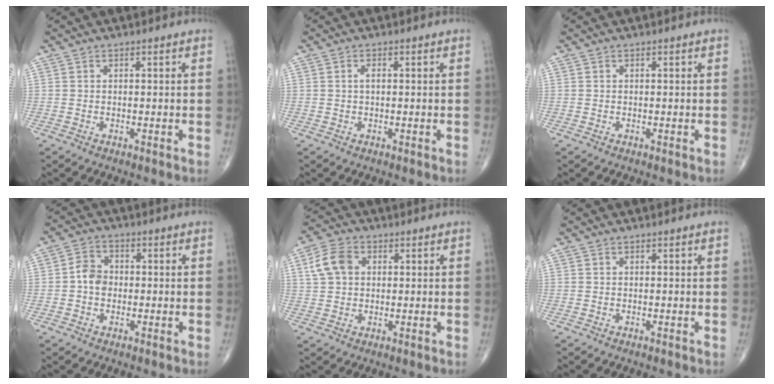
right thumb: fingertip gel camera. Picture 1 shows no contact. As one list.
[{"total": 1.0, "force": [0.1, 0.5, 0.9], "torque": [-0.016, 0.001, 0.000]}, {"total": 0.0}, {"total": 4.3, "force": [-0.5, 3.5, 2.5], "torque": [-0.032, 0.015, -0.016]}, {"total": 6.7, "force": [1.6, 5.0, 4.2], "torque": [-0.076, 0.009, 0.028]}, {"total": 0.0}]